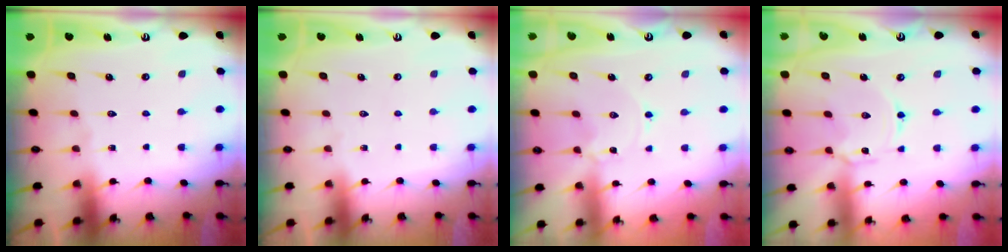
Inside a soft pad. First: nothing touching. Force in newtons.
{"total": 0.0}
{"total": 0.0}
{"total": 2.4, "press": 2.4, "slide": 0.3}